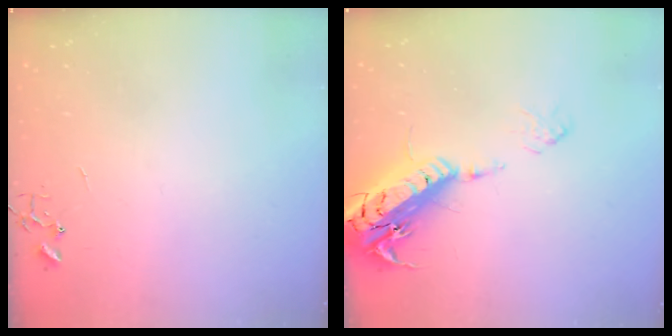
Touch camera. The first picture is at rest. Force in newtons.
{"total": 22.4, "press": 22.0, "slide": 4.3}